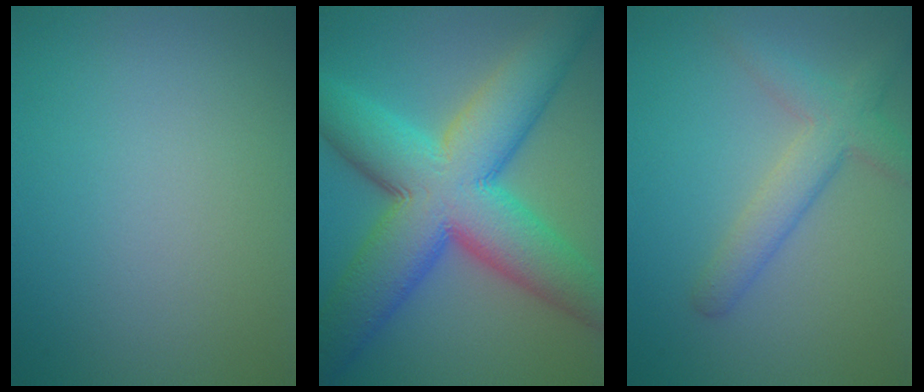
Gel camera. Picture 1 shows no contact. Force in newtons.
{"total": 14.2, "press": 14.2, "slide": 0.3}
{"total": 3.8, "press": 3.8, "slide": 0.2}